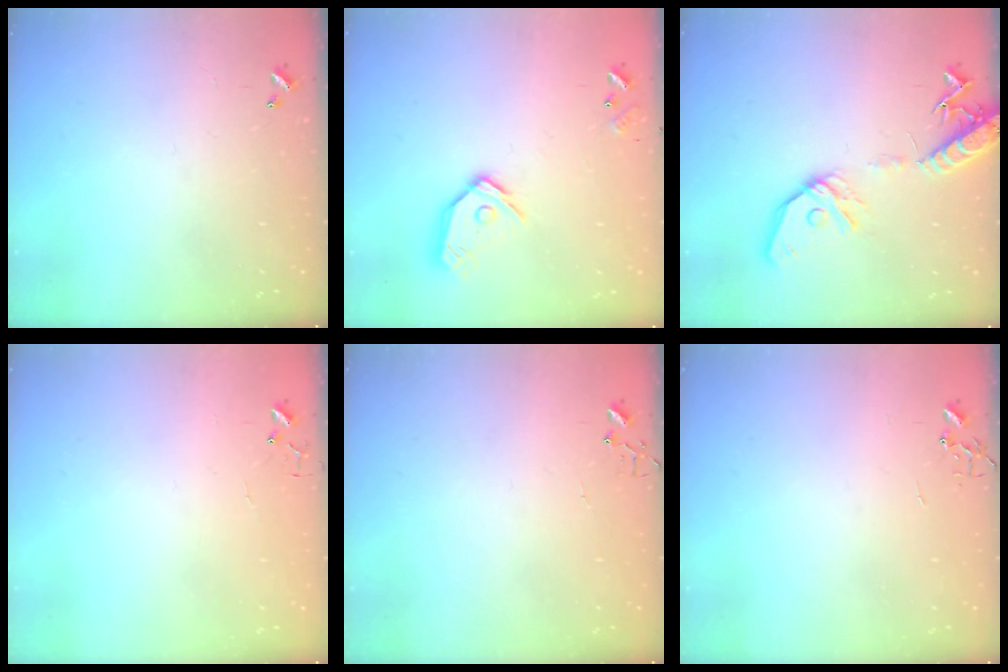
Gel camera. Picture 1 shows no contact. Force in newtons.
{"total": 12.1, "press": 12.0, "slide": 1.5}
{"total": 15.4, "press": 15.2, "slide": 2.8}
{"total": 4.2, "press": 4.1, "slide": 0.3}
{"total": 3.6, "press": 3.6, "slide": 0.4}
{"total": 0.0}